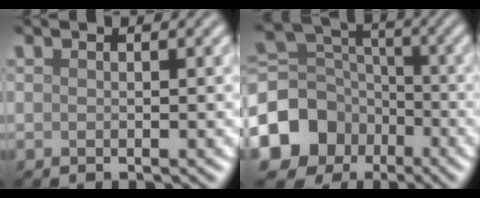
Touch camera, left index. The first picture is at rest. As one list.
[{"total": 9.8, "force": [-4.6, 8.0, 3.2], "torque": [-0.096, -0.002, -0.099]}]